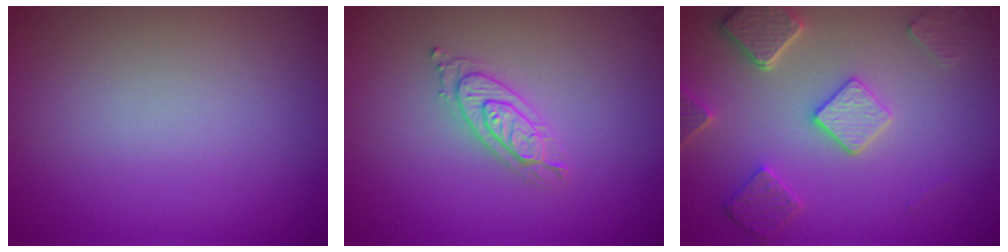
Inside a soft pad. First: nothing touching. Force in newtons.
{"total": 2.1, "press": 2.1, "slide": 0.2}
{"total": 4.9, "press": 4.0, "slide": 2.9}